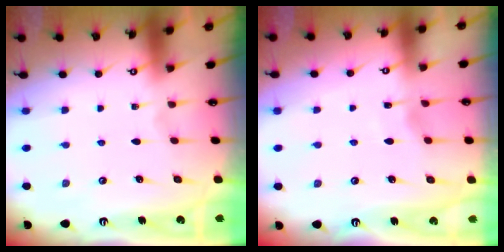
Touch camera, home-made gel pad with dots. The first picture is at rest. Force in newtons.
{"total": 3.0, "press": 2.9, "slide": 0.3}